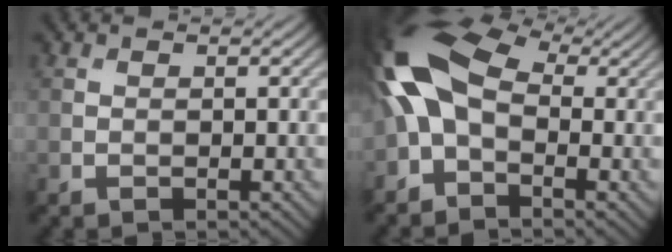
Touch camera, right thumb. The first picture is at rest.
{"total": 12.1, "force": [-0.5, 6.8, 10.0], "torque": [-0.235, 0.022, -0.039]}